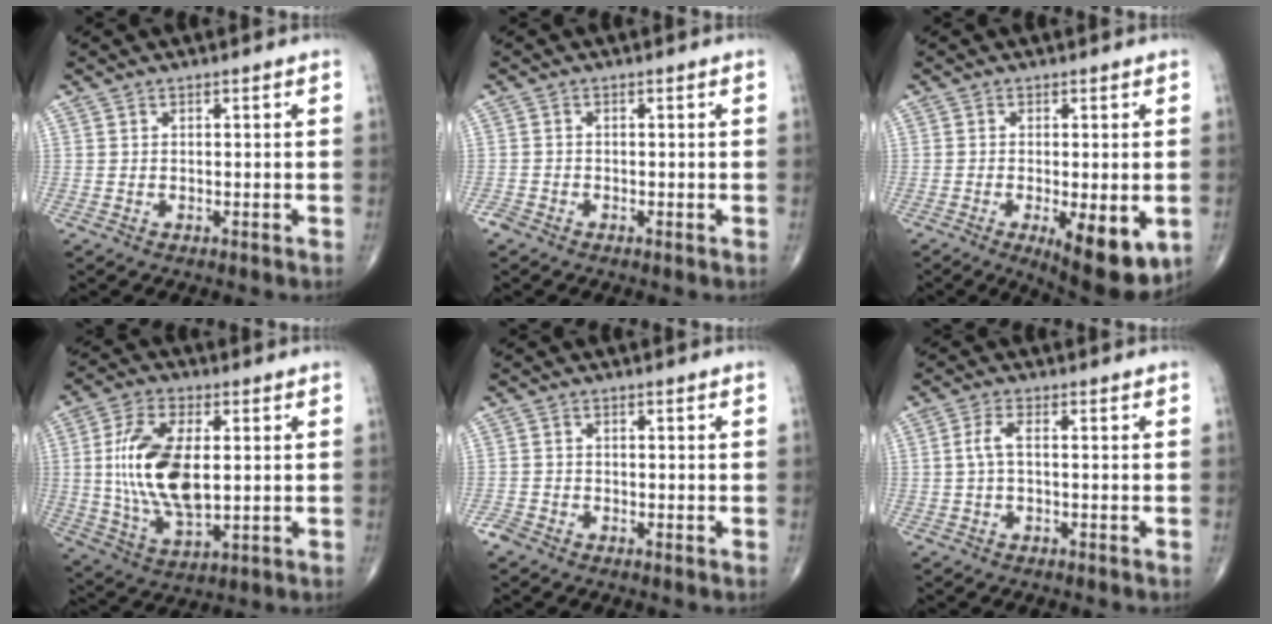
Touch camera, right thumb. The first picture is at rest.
{"total": 1.2, "force": [-0.9, 0.6, 0.5], "torque": [-0.009, -0.001, -0.023]}
{"total": 11.3, "force": [-3.6, 4.0, 10.0], "torque": [-0.134, -0.020, -0.044]}
{"total": 16.4, "force": [1.3, 8.2, 14.1], "torque": [-0.276, -0.010, 0.031]}
{"total": 1.8, "force": [-1.5, 0.9, 0.4], "torque": [-0.010, -0.001, -0.033]}
{"total": 2.9, "force": [-0.2, 0.9, 2.7], "torque": [-0.063, 0.007, -0.006]}